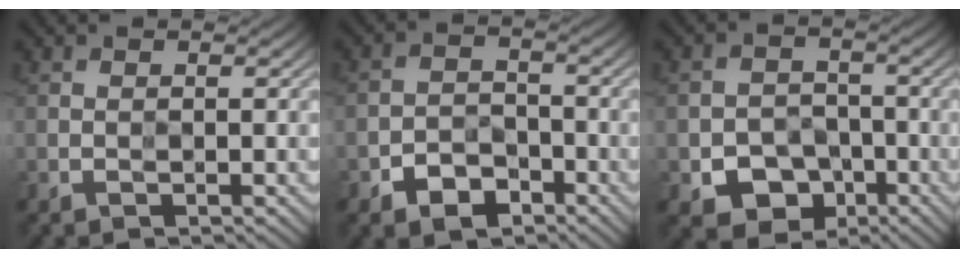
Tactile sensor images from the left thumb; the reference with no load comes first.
{"total": 4.5, "force": [-2.9, 2.7, 2.1], "torque": [-0.035, -0.002, -0.061]}
{"total": 7.0, "force": [-3.5, 5.2, 3.2], "torque": [-0.056, -0.015, -0.060]}